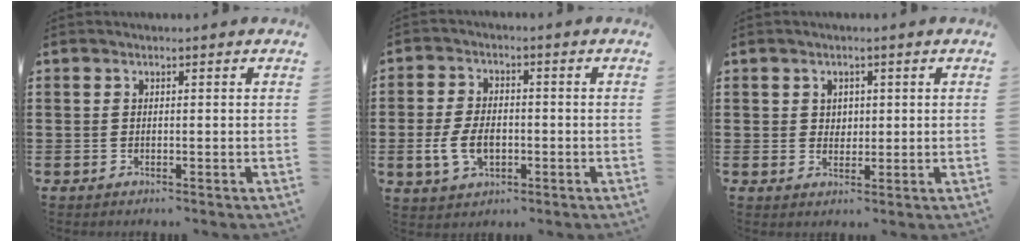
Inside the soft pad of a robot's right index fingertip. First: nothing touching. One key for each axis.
{"total": 5.8, "fx": -1.3, "fy": 3.6, "fz": 4.3, "tx": -0.106, "ty": -0.004, "tz": -0.028}
{"total": 2.0, "fx": 0.9, "fy": 1.7, "fz": 0.2, "tx": -0.011, "ty": 0.011, "tz": 0.016}